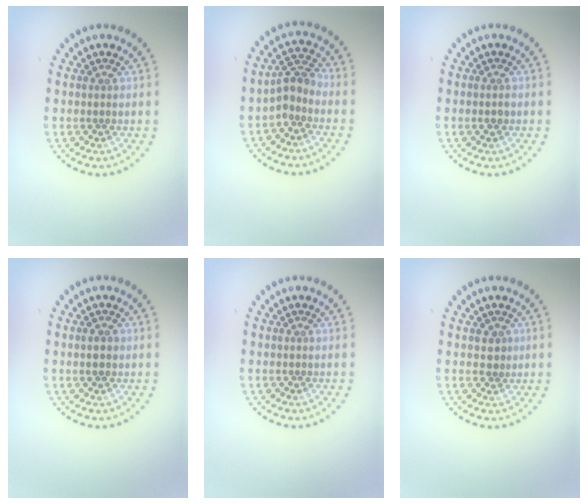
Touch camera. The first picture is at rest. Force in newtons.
{"total": 2.6, "press": 2.1, "slide": 1.6}
{"total": 0.7, "press": 0.7, "slide": 0.2}
{"total": 1.2, "press": 1.2, "slide": 0.2}
{"total": 0.0}
{"total": 1.2, "press": 1.0, "slide": 0.7}